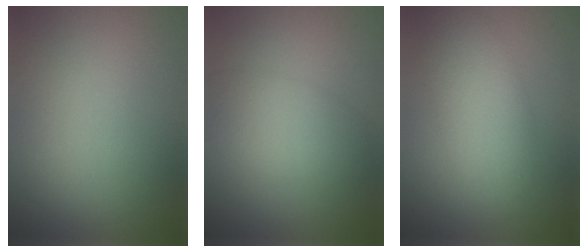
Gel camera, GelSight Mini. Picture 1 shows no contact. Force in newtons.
{"total": 3.8, "press": 3.8, "slide": 0.1}
{"total": 5.5, "press": 5.5, "slide": 0.2}